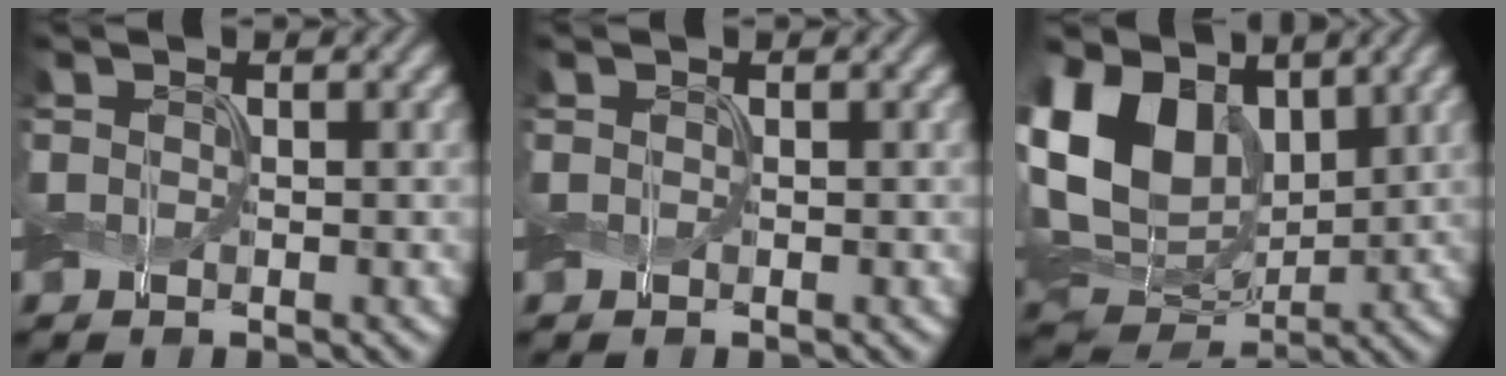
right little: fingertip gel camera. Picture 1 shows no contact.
{"total": 0.0}
{"total": 14.4, "force": [4.6, 10.1, 9.2], "torque": [-0.206, 0.019, 0.087]}